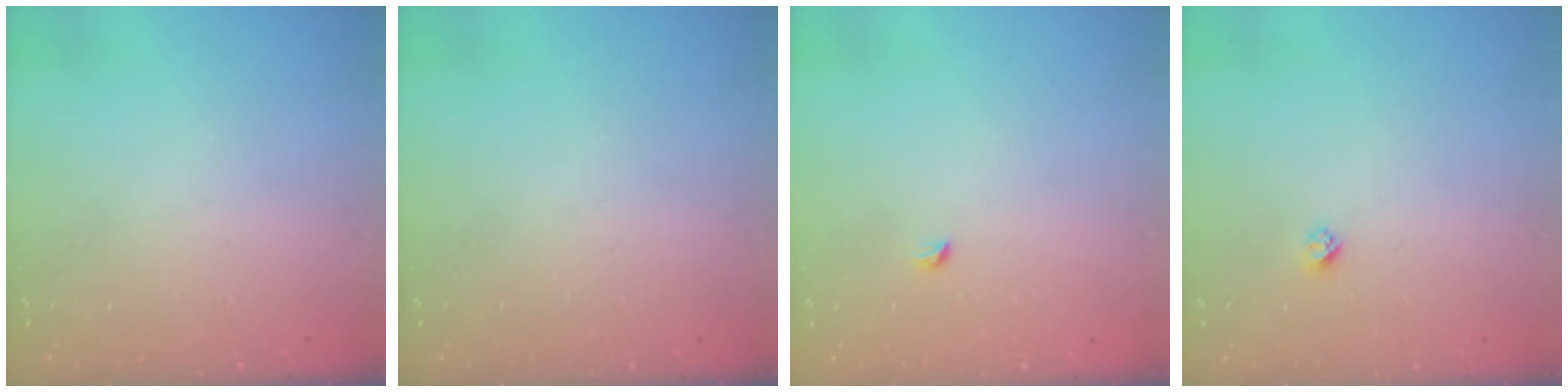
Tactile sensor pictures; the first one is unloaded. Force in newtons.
{"total": 0.0}
{"total": 2.7, "press": 2.6, "slide": 0.6}
{"total": 2.4, "press": 2.4, "slide": 0.2}